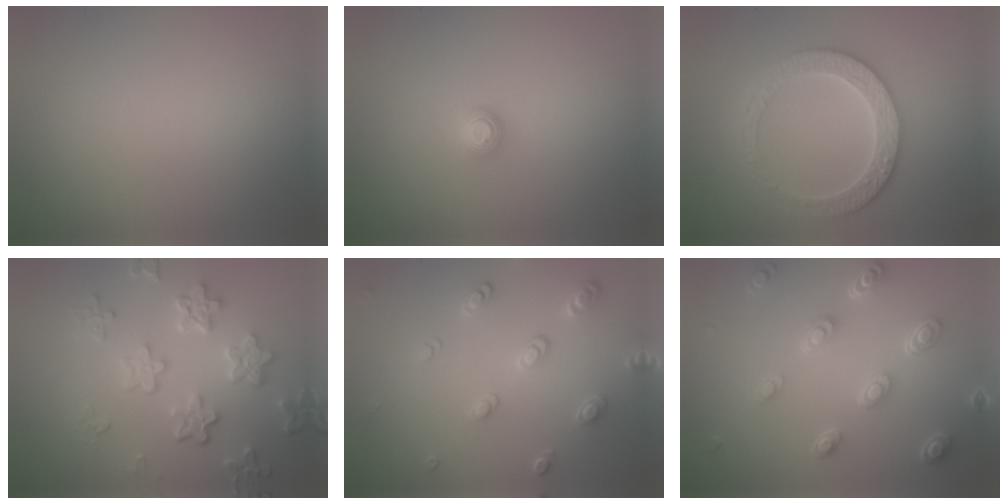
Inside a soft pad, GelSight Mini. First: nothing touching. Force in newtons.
{"total": 1.2, "press": 1.1, "slide": 0.3}
{"total": 3.8, "press": 3.6, "slide": 1.2}
{"total": 5.2, "press": 4.1, "slide": 3.2}
{"total": 2.7, "press": 2.6, "slide": 0.4}
{"total": 4.6, "press": 3.5, "slide": 3.0}